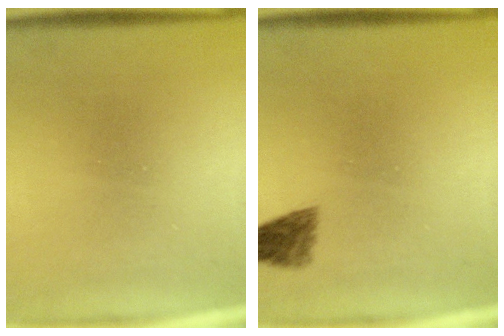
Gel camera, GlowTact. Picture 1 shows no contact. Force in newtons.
{"total": 2.0}